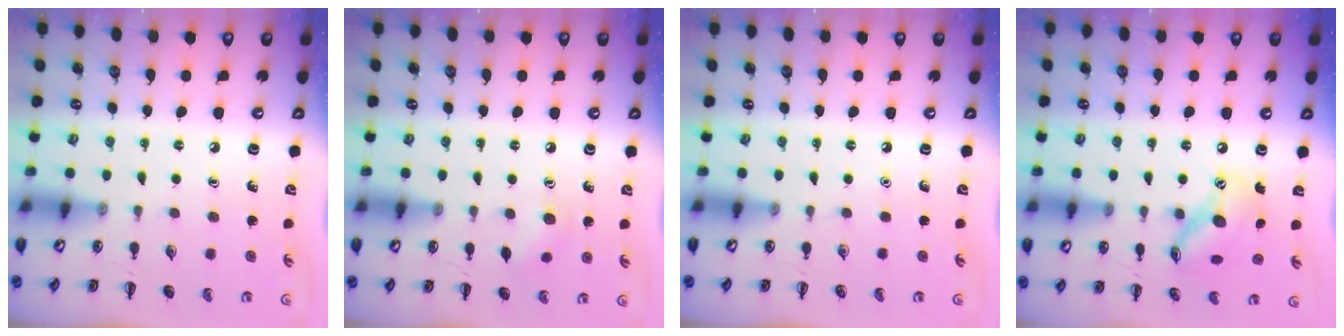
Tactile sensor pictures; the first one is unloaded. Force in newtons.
{"total": 7.2, "press": 7.0, "slide": 1.6}
{"total": 0.0}
{"total": 12.7, "press": 12.7, "slide": 1.4}